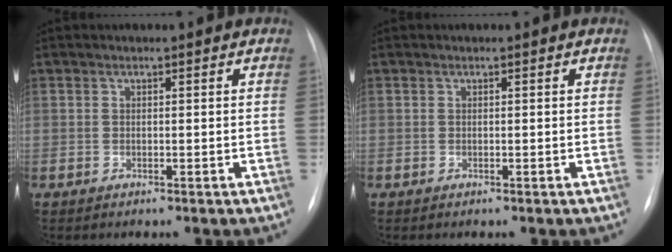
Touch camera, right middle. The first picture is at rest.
{"total": 0.0}